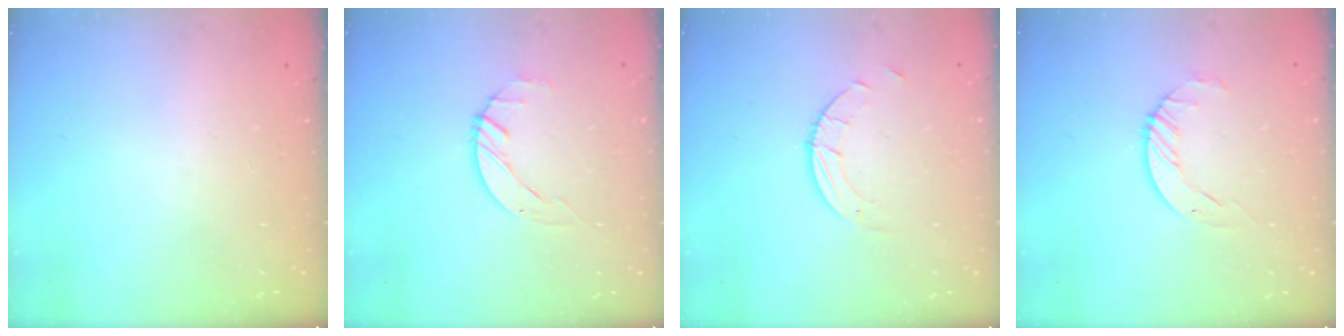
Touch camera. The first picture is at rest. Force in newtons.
{"total": 1.4, "press": 1.4, "slide": 0.2}
{"total": 2.5, "press": 2.5, "slide": 0.2}
{"total": 3.5, "press": 3.5, "slide": 0.4}